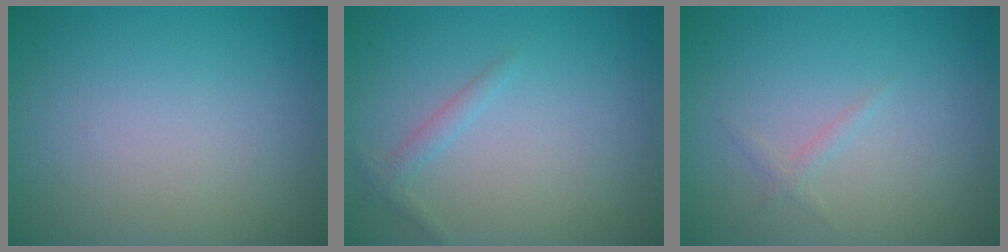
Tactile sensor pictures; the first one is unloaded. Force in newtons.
{"total": 1.1, "press": 1.1, "slide": 0.0}
{"total": 0.7, "press": 0.7, "slide": 0.1}